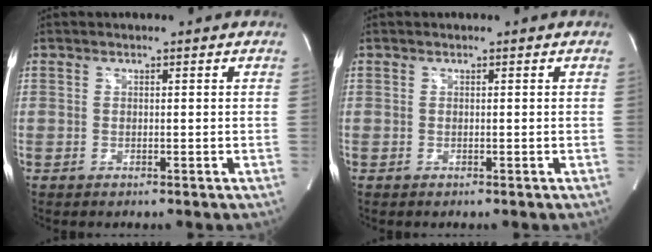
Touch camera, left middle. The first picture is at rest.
{"total": 0.0}